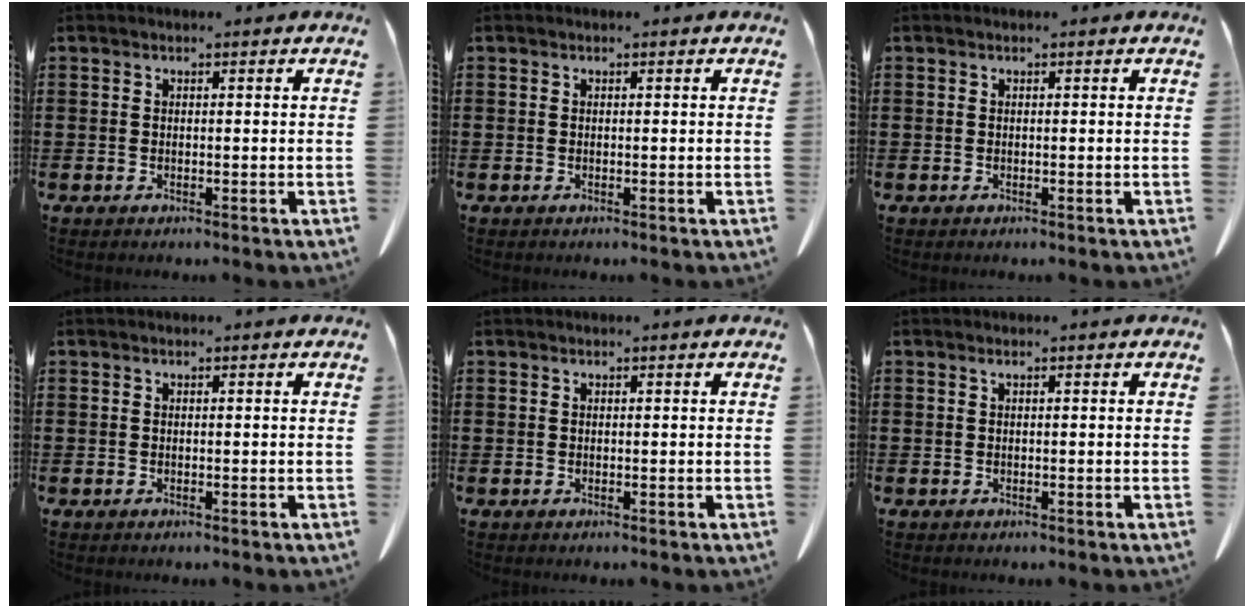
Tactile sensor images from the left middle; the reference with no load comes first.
{"total": 0.0}
{"total": 0.0}
{"total": 0.0}
{"total": 0.0}
{"total": 0.0}